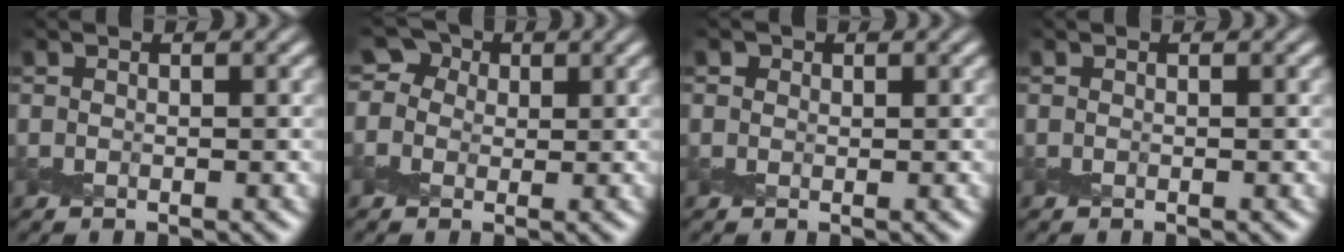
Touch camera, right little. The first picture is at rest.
{"total": 4.1, "force": [1.3, 3.5, 1.7], "torque": [-0.014, 0.018, -0.005]}
{"total": 0.8, "force": [0.4, 0.7, 0.2], "torque": [-0.003, -0.002, 0.001]}
{"total": 0.0}